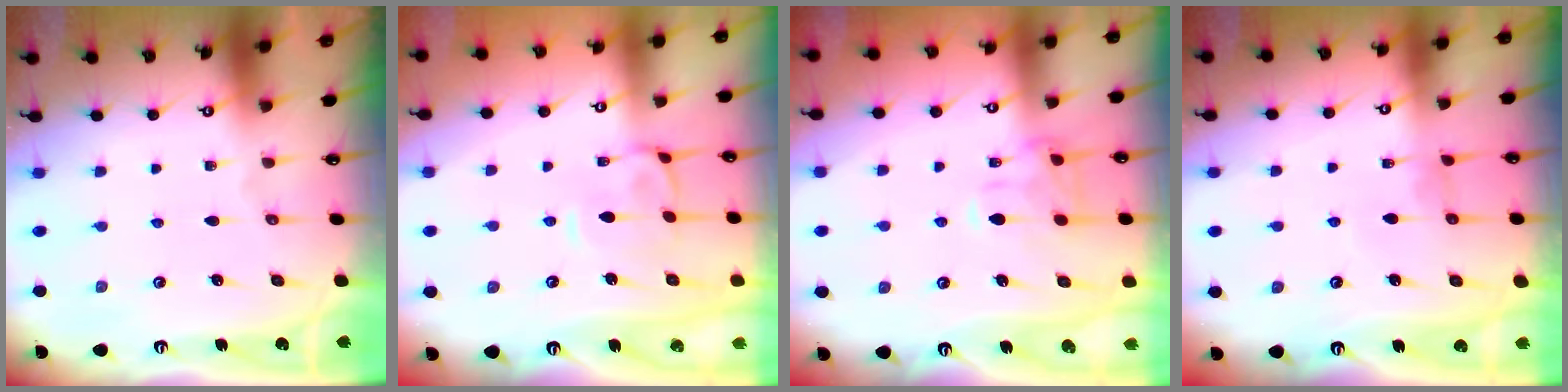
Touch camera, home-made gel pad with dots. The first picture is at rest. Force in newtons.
{"total": 2.0, "press": 1.6, "slide": 1.1}
{"total": 3.2, "press": 2.9, "slide": 1.4}
{"total": 0.7, "press": 0.4, "slide": 0.5}